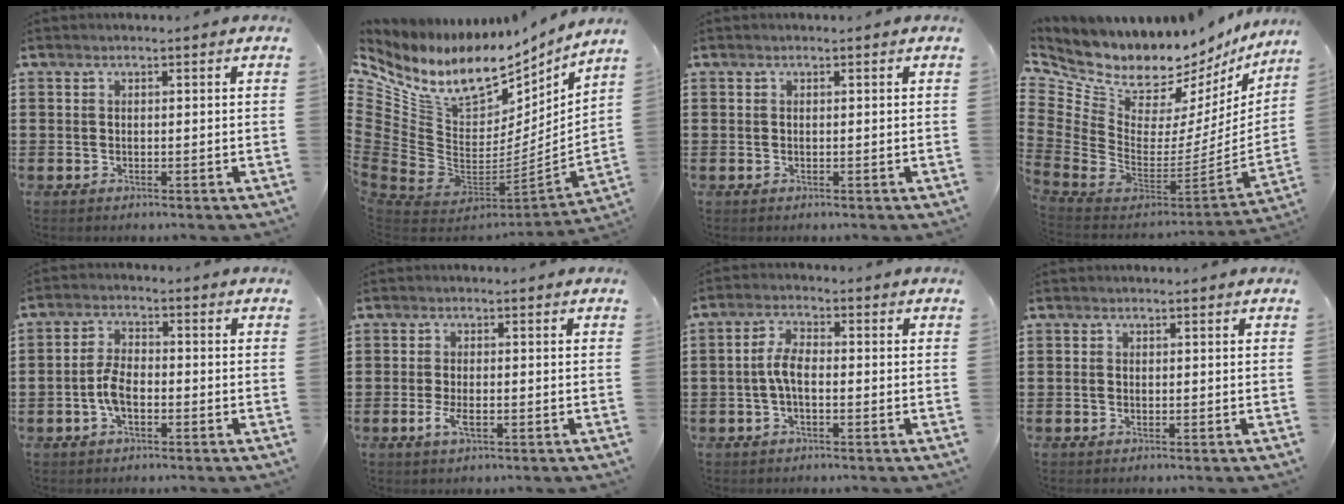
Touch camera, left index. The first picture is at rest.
{"total": 11.0, "force": [6.3, 6.6, 6.0], "torque": [-0.162, -0.058, 0.109]}
{"total": 0.0}
{"total": 8.6, "force": [8.0, 2.9, 1.3], "torque": [-0.084, -0.096, 0.141]}
{"total": 4.7, "force": [-1.4, 2.3, 3.8], "torque": [-0.096, -0.002, -0.033]}
{"total": 2.8, "force": [-0.9, 1.0, 2.5], "torque": [-0.065, -0.007, -0.022]}
{"total": 4.4, "force": [-0.9, 1.8, 3.9], "torque": [-0.091, 0.002, -0.022]}
{"total": 0.6, "force": [-0.2, 0.3, 0.4], "torque": [-0.011, -0.001, -0.003]}